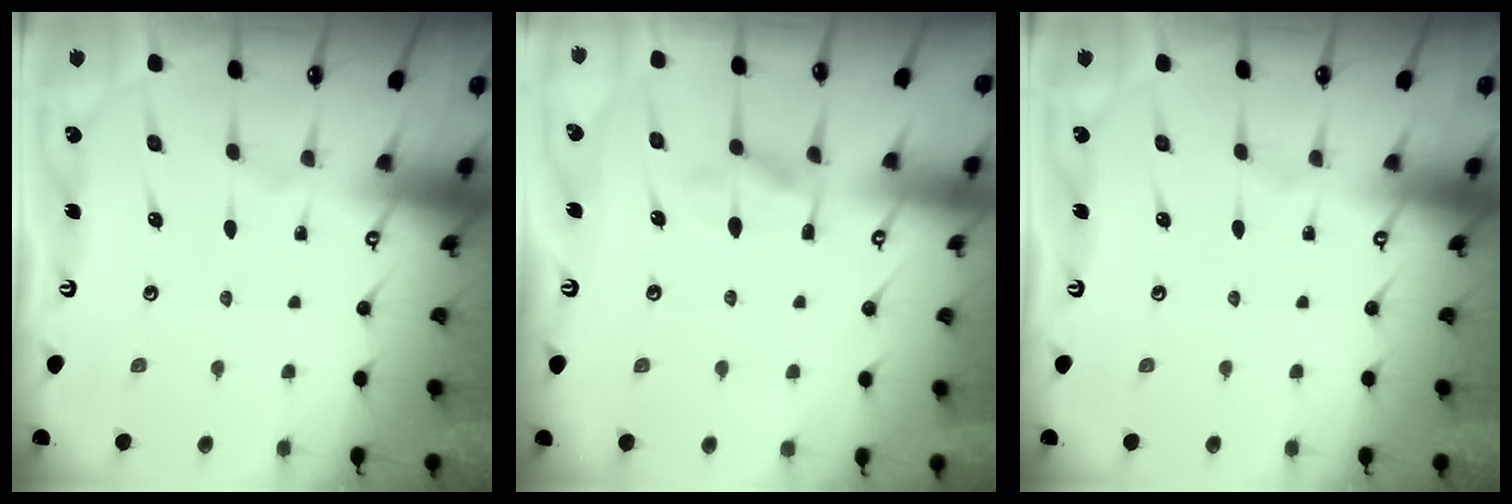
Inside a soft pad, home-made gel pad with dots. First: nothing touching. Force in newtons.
{"total": 2.0, "press": 1.5, "slide": 1.3}
{"total": 0.0}